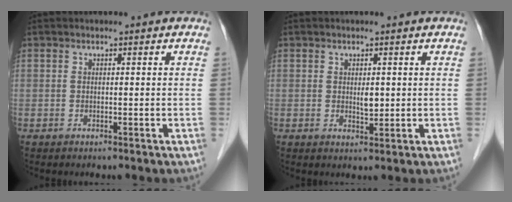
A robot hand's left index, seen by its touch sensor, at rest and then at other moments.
{"total": 1.6, "force": [-0.2, 0.7, 1.4], "torque": [-0.025, -0.010, 0.000]}